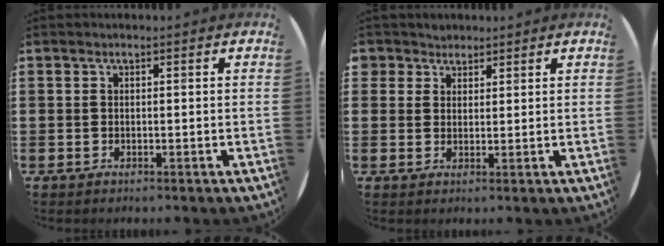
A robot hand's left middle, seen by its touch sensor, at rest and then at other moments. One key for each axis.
{"total": 2.5, "fx": 2.1, "fy": 1.4, "fz": -0.2, "tx": -0.004, "ty": 0.007, "tz": 0.042}